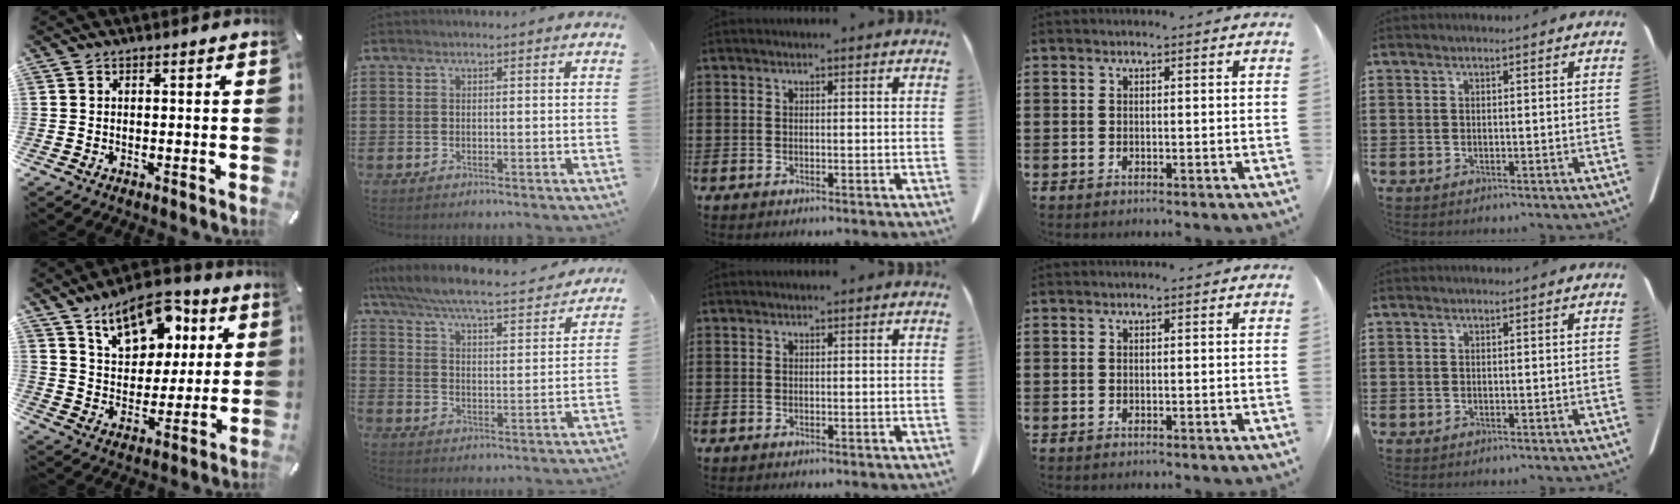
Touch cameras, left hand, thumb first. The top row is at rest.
{"thumb": {"total": 14.7, "force": [8.6, 9.3, 7.4], "torque": [-0.124, -0.035, 0.157]}, "index": {"total": 6.4, "force": [6.0, 0.1, 2.3], "torque": [-0.073, -0.043, 0.101]}}